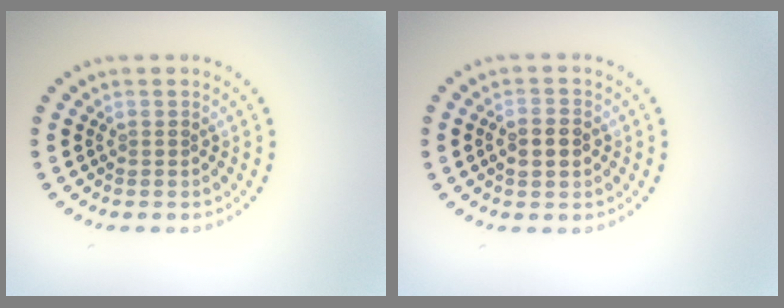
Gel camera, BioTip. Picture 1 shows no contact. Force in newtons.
{"total": 2.3, "press": 2.3, "slide": 0.2}